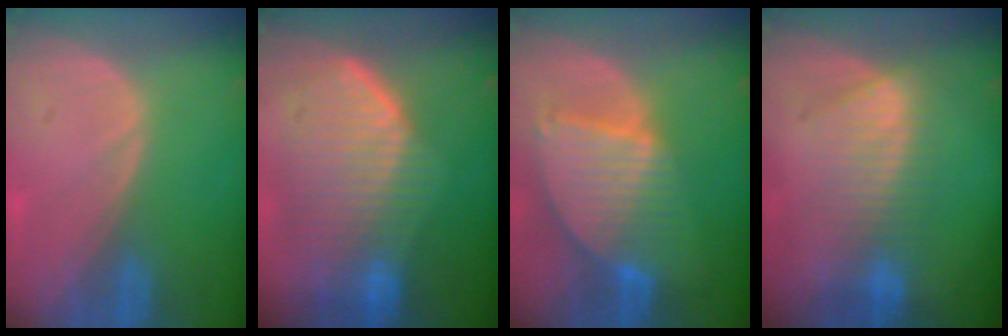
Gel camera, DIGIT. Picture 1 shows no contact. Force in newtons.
{"total": 10.5, "press": 9.1, "slide": 5.2}
{"total": 9.2, "press": 7.8, "slide": 4.9}
{"total": 6.9, "press": 6.9, "slide": 0.6}